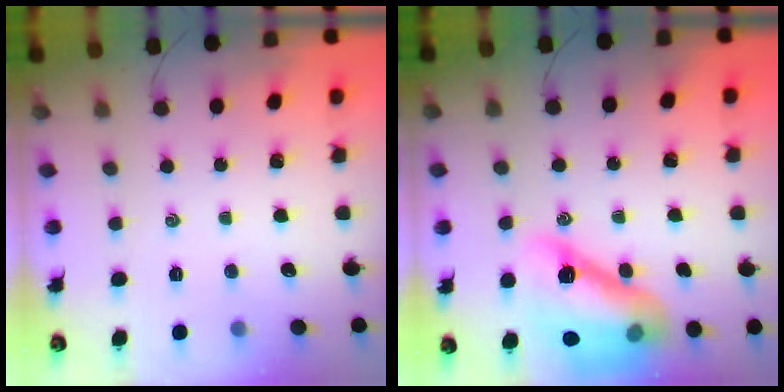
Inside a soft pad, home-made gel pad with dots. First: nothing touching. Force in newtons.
{"total": 17.9, "press": 17.3, "slide": 4.5}